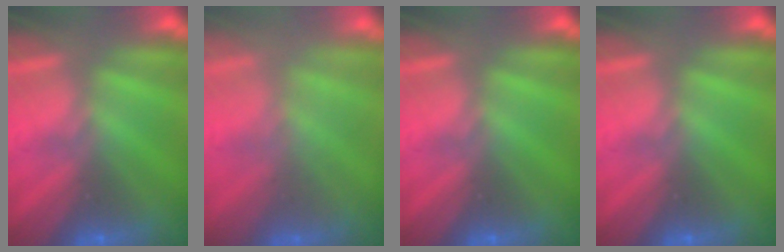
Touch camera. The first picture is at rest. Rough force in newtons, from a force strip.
{"total": 2.2}
{"total": 0.0}
{"total": 0.0}